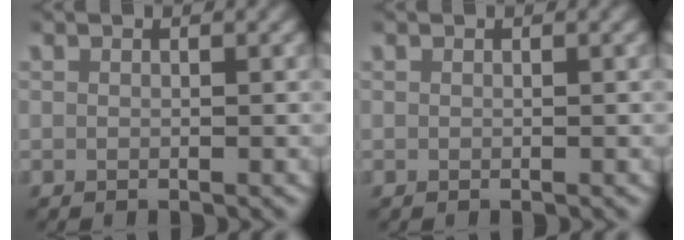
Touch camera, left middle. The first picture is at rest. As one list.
[{"total": 0.0}]